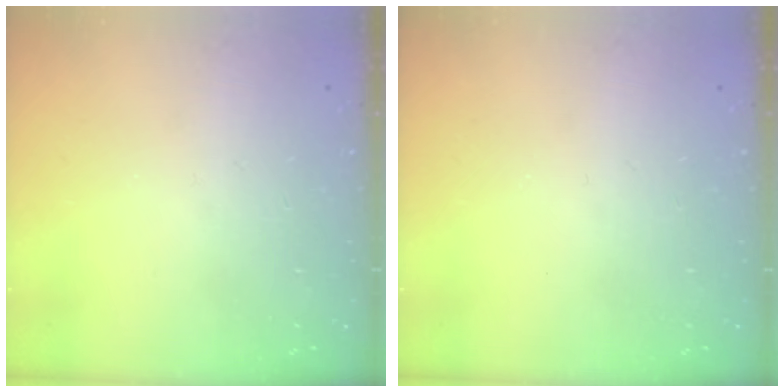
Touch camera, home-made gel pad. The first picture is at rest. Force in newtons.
{"total": 0.0}